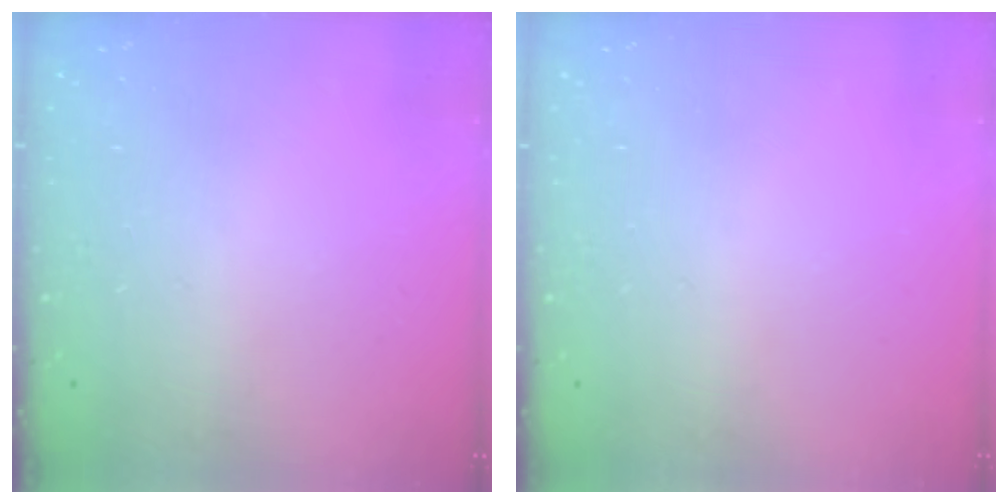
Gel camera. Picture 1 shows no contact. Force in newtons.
{"total": 0.0}